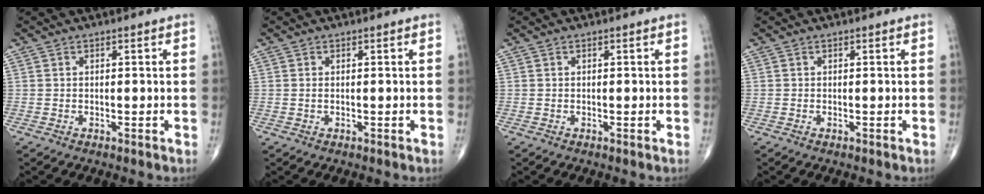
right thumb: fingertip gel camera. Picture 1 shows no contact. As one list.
[{"total": 0.6, "force": [0.1, 0.1, 0.6], "torque": [-0.018, 0.000, 0.005]}, {"total": 0.0}, {"total": 0.0}]